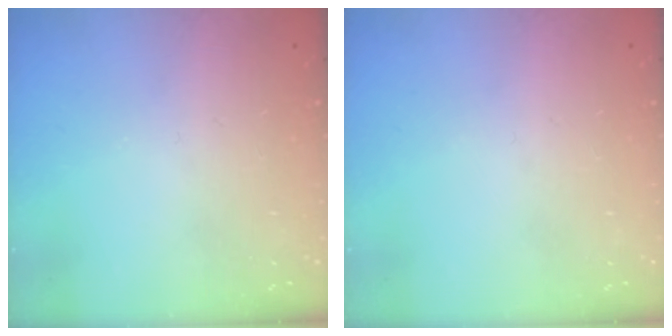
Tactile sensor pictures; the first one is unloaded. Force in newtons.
{"total": 0.0}